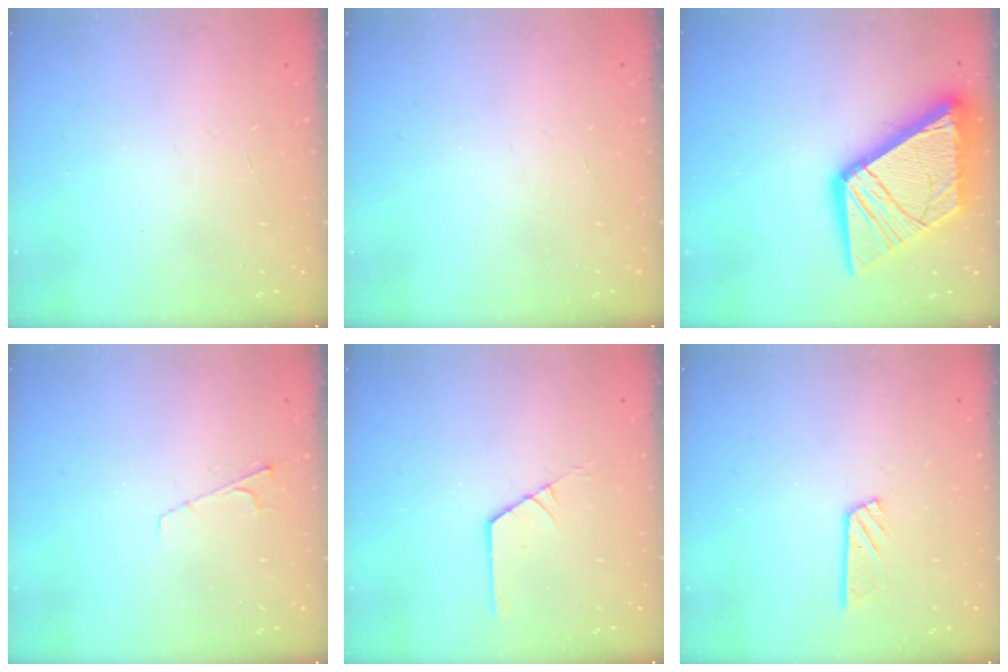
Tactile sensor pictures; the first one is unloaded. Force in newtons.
{"total": 0.0}
{"total": 24.9, "press": 24.8, "slide": 2.8}
{"total": 4.8, "press": 4.8, "slide": 0.5}
{"total": 1.3, "press": 1.3, "slide": 0.1}
{"total": 6.3, "press": 6.3, "slide": 0.3}